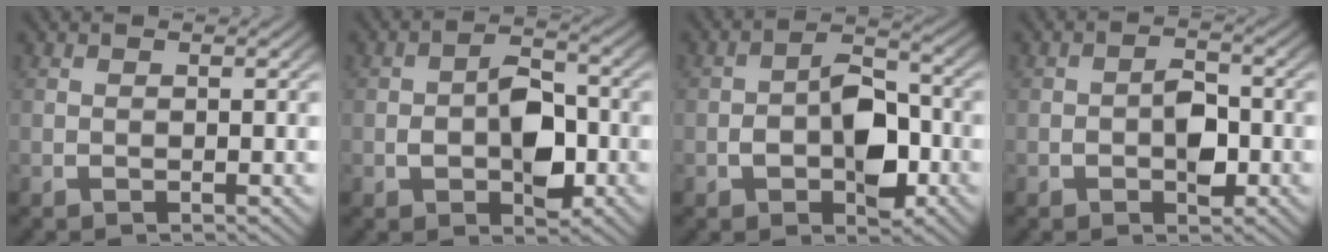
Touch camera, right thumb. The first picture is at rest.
{"total": 6.2, "force": [-0.8, 4.1, 4.5], "torque": [-0.083, -0.017, -0.004]}
{"total": 7.1, "force": [-1.1, 4.7, 5.2], "torque": [-0.098, -0.019, -0.009]}
{"total": 3.7, "force": [-0.6, 2.5, 2.6], "torque": [-0.046, -0.011, -0.003]}